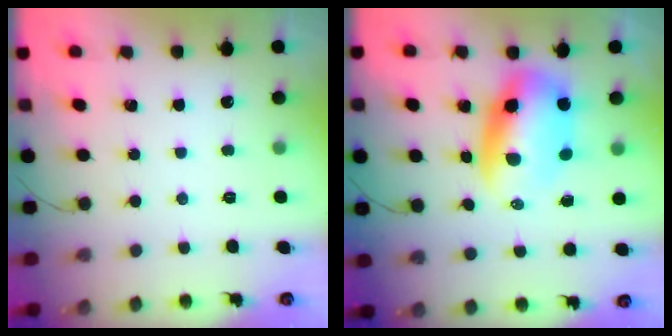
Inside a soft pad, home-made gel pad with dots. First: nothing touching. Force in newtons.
{"total": 9.9, "press": 9.6, "slide": 2.6}